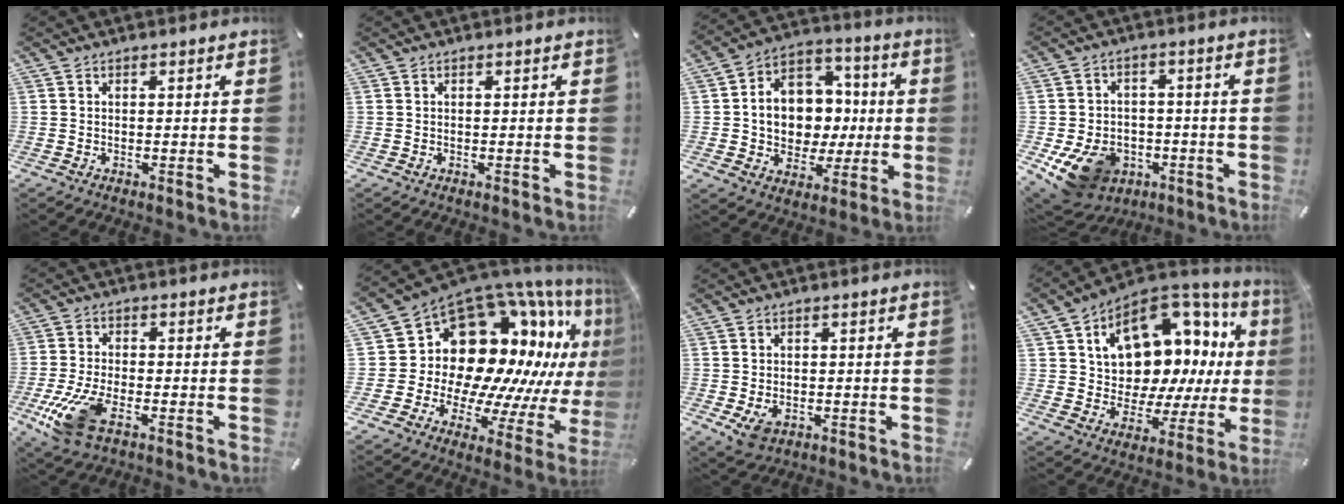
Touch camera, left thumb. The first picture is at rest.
{"total": 0.0}
{"total": 13.0, "force": [-0.7, 11.6, 5.9], "torque": [-0.106, 0.008, 0.000]}
{"total": 12.6, "force": [-6.0, 9.4, 5.8], "torque": [-0.125, 0.031, -0.101]}
{"total": 10.9, "force": [-4.8, 5.2, 8.4], "torque": [-0.188, -0.002, -0.086]}
{"total": 18.5, "force": [8.7, 12.7, 10.3], "torque": [-0.145, -0.118, 0.175]}
{"total": 3.9, "force": [-1.2, 3.0, 2.2], "torque": [-0.040, 0.000, -0.023]}
{"total": 14.2, "force": [7.0, 10.0, 7.3], "torque": [-0.110, -0.076, 0.127]}